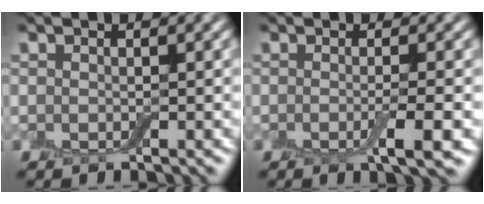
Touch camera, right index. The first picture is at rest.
{"total": 3.0, "force": [-0.8, 0.5, 2.9], "torque": [-0.043, -0.005, -0.016]}